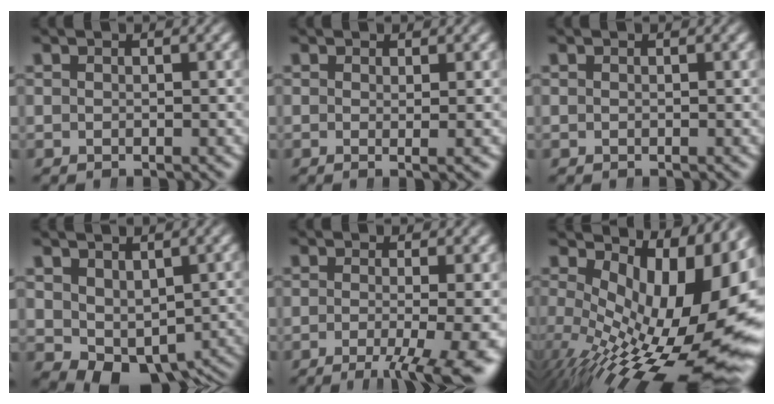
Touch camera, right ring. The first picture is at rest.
{"total": 1.2, "force": [-0.1, -0.3, 1.1], "torque": [-0.024, -0.007, -0.001]}
{"total": 0.0}
{"total": 4.8, "force": [-2.2, 3.0, 3.0], "torque": [-0.057, -0.043, -0.010]}
{"total": 7.3, "force": [-4.0, 2.0, 5.7], "torque": [-0.075, -0.022, -0.054]}
{"total": 15.2, "force": [-1.2, 7.5, 13.1], "torque": [-0.181, -0.029, 0.003]}